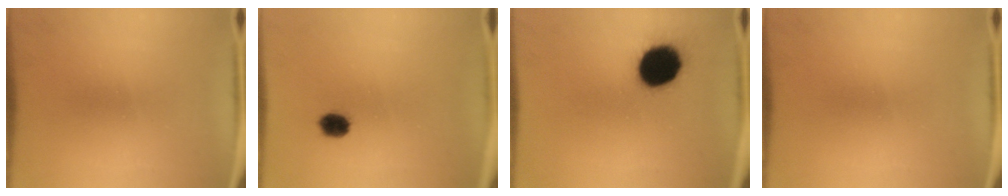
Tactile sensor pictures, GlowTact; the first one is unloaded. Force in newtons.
{"total": 3.7}
{"total": 16.6}
{"total": 0.0}